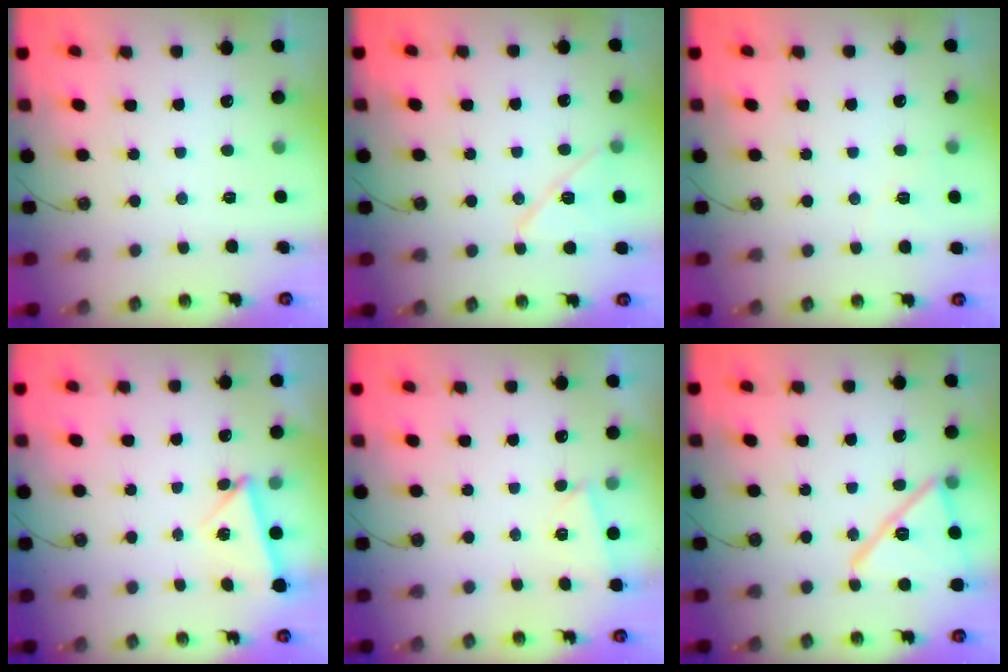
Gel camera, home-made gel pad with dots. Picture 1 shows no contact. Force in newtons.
{"total": 11.1, "press": 11.1, "slide": 0.6}
{"total": 4.1, "press": 3.6, "slide": 2.0}
{"total": 4.4, "press": 3.8, "slide": 2.2}
{"total": 2.5, "press": 1.6, "slide": 1.9}
{"total": 16.1, "press": 16.1, "slide": 0.7}